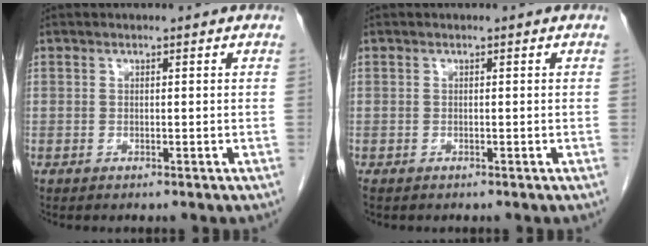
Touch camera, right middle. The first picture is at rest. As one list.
[{"total": 0.9, "force": [-0.7, 0.5, 0.4], "torque": [-0.009, -0.001, -0.009]}]